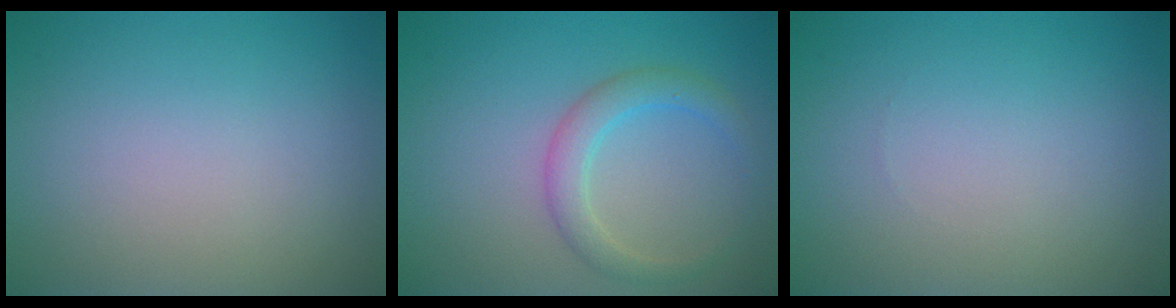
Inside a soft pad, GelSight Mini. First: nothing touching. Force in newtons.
{"total": 2.7, "press": 2.7, "slide": 0.2}
{"total": 0.0}